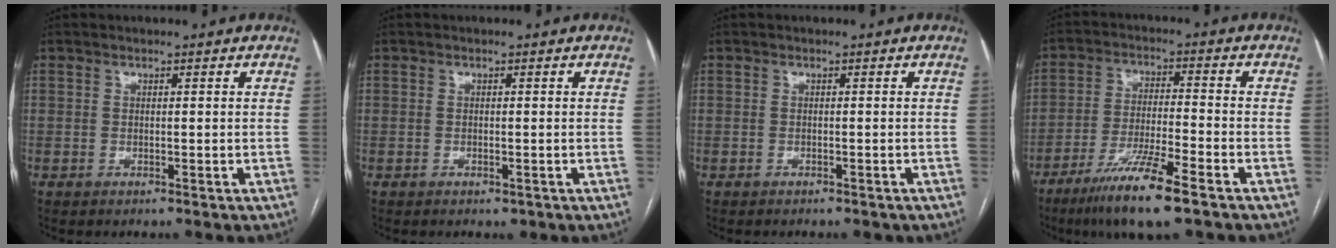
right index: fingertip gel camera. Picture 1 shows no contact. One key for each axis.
{"total": 0.9, "fx": -0.5, "fy": 0.6, "fz": 0.4, "tx": -0.006, "ty": 0.001, "tz": -0.002}
{"total": 2.9, "fx": -2.4, "fy": 1.2, "fz": 1.1, "tx": -0.011, "ty": -0.003, "tz": -0.025}
{"total": 11.1, "fx": -7.3, "fy": 0.4, "fz": 8.4, "tx": -0.163, "ty": -0.029, "tz": -0.131}